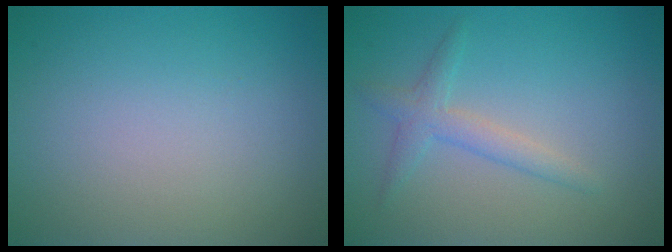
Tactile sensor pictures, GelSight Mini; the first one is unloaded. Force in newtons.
{"total": 2.2, "press": 2.2, "slide": 0.1}